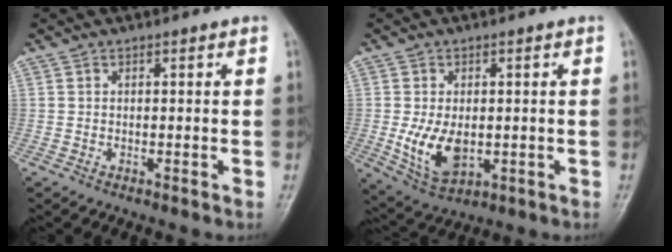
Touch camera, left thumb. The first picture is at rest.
{"total": 8.1, "force": [-0.8, 5.0, 6.4], "torque": [-0.106, -0.014, -0.002]}